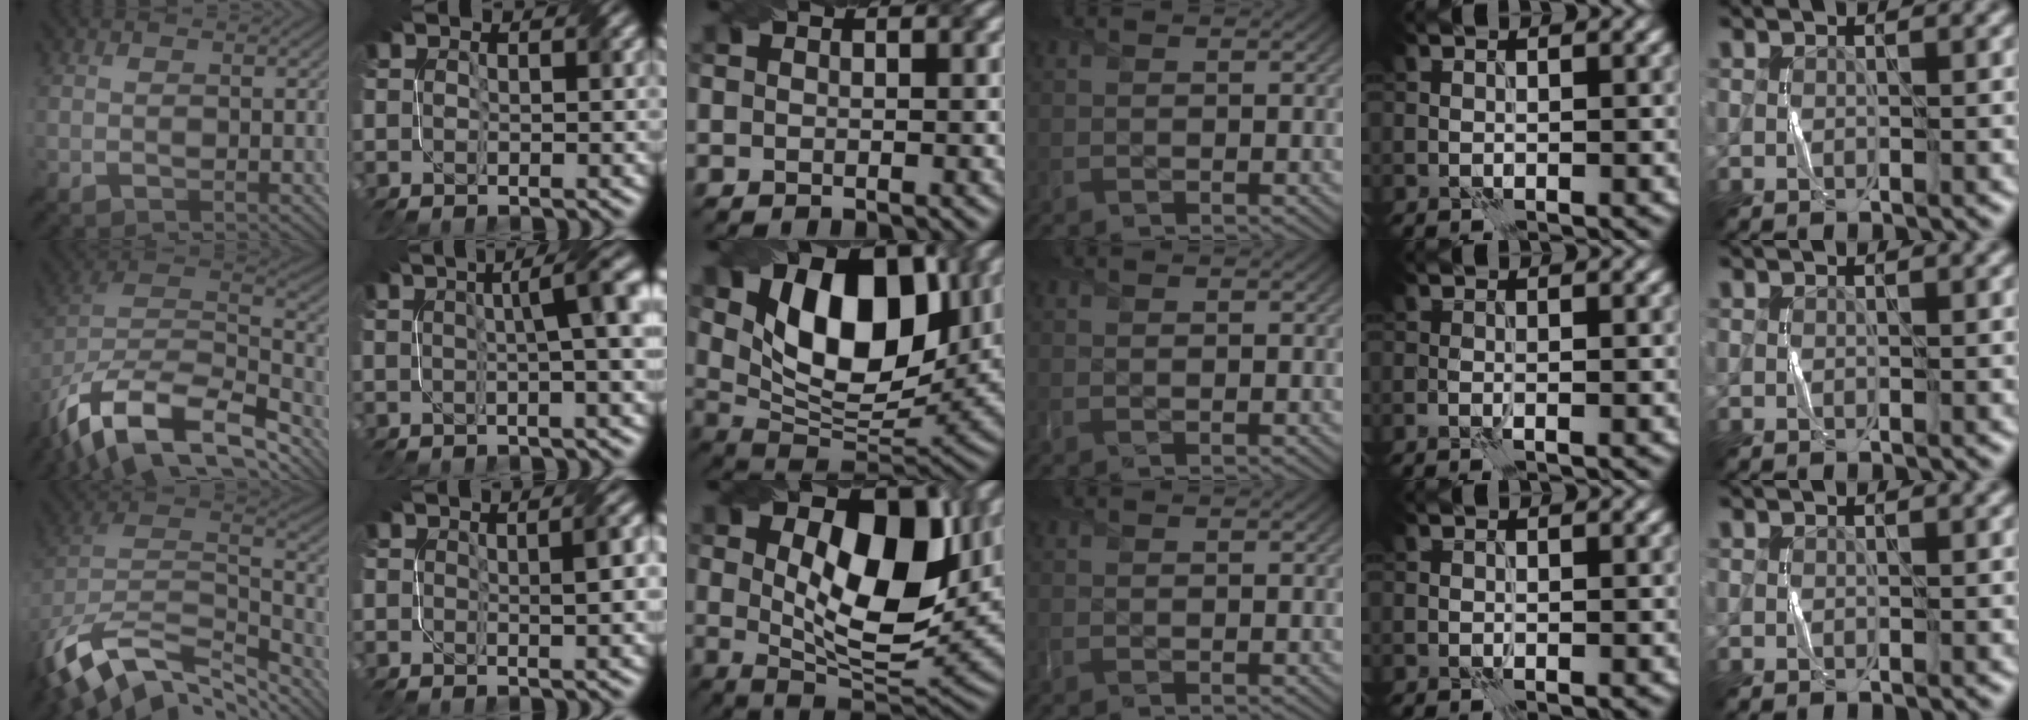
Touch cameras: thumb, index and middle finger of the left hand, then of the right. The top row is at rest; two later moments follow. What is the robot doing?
{"motion": "twist", "object": "screw"}